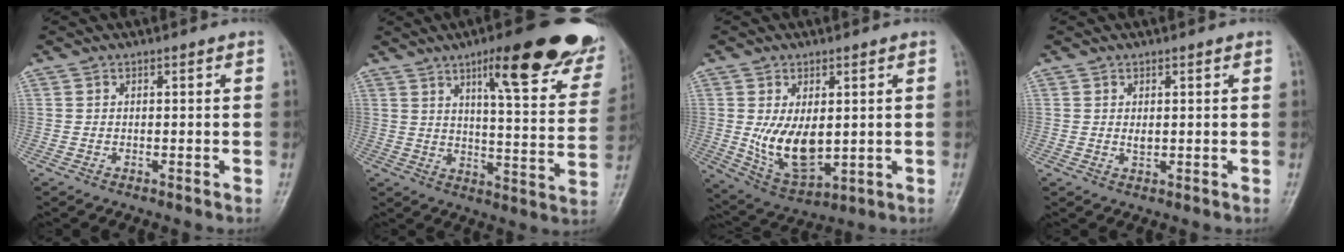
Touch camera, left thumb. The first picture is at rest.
{"total": 24.6, "force": [15.2, 5.7, 18.5], "torque": [-0.213, -0.051, 0.203]}
{"total": 10.4, "force": [0.5, 5.8, 8.6], "torque": [-0.133, -0.023, 0.030]}
{"total": 1.5, "force": [0.6, 0.7, 1.2], "torque": [-0.020, -0.005, 0.013]}